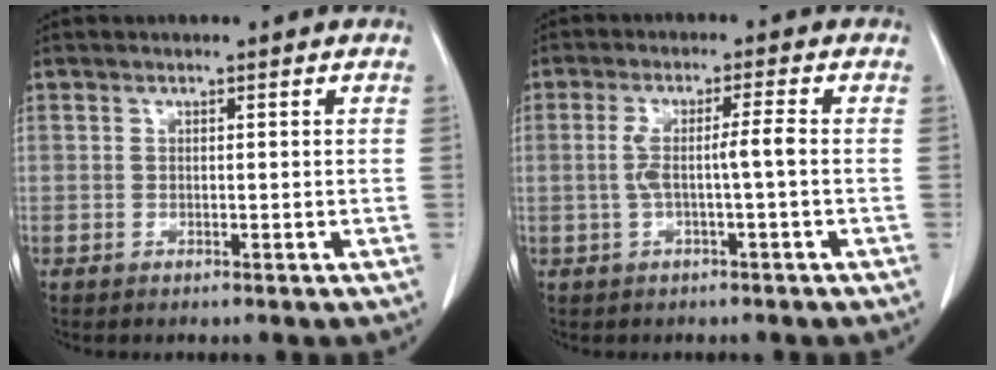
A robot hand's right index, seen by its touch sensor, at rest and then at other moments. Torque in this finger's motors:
{"motor_torque": [0.76, -0.14, 0.38, 0.10]}